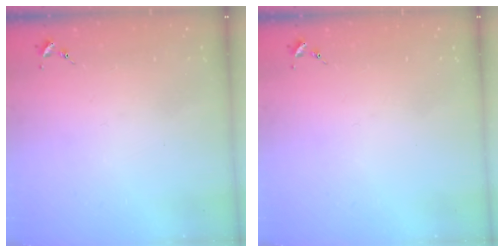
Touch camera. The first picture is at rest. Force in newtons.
{"total": 0.0}